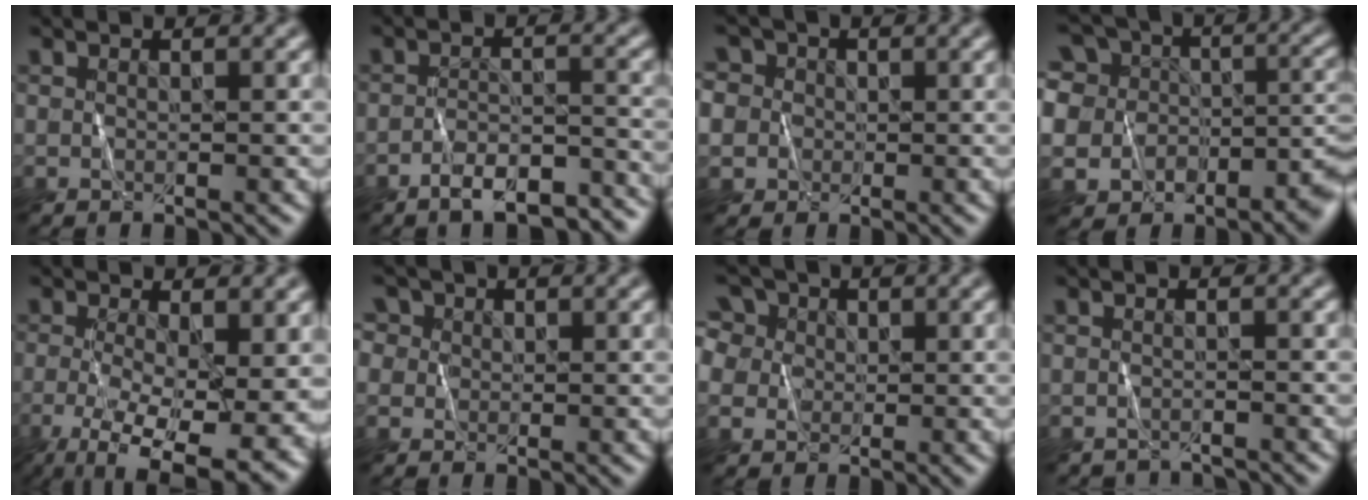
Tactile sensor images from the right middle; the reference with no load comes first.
{"total": 5.9, "force": [-4.8, 1.8, 3.0], "torque": [-0.046, 0.003, -0.074]}
{"total": 8.1, "force": [2.0, 7.3, 2.9], "torque": [-0.075, 0.038, 0.004]}
{"total": 14.3, "force": [-3.3, 12.0, 7.0], "torque": [-0.157, 0.002, -0.053]}
{"total": 12.0, "force": [-3.8, 5.1, 10.2], "torque": [-0.183, -0.027, -0.051]}
{"total": 4.6, "force": [2.2, 3.6, 1.7], "torque": [-0.046, 0.017, 0.022]}
{"total": 8.0, "force": [3.1, 6.3, 3.8], "torque": [-0.086, 0.033, 0.032]}
{"total": 2.0, "force": [-2.0, 0.1, -0.1], "torque": [0.002, -0.008, -0.031]}